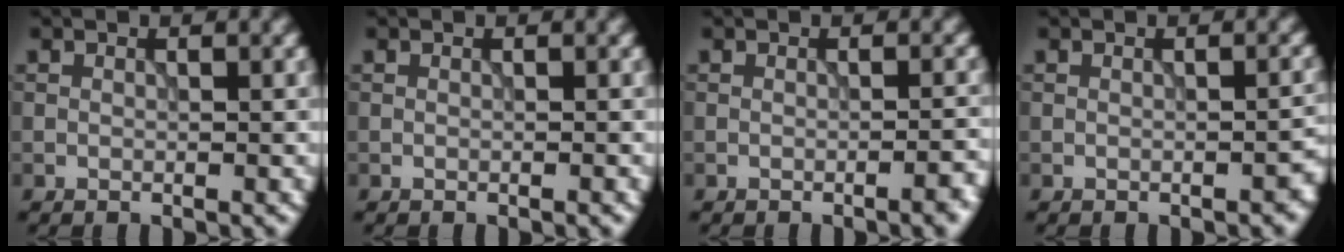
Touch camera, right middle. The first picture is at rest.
{"total": 0.0}
{"total": 1.7, "force": [-0.9, 0.4, 1.5], "torque": [-0.010, 0.005, -0.015]}
{"total": 1.2, "force": [-0.9, 0.3, 0.8], "torque": [-0.010, 0.004, -0.011]}